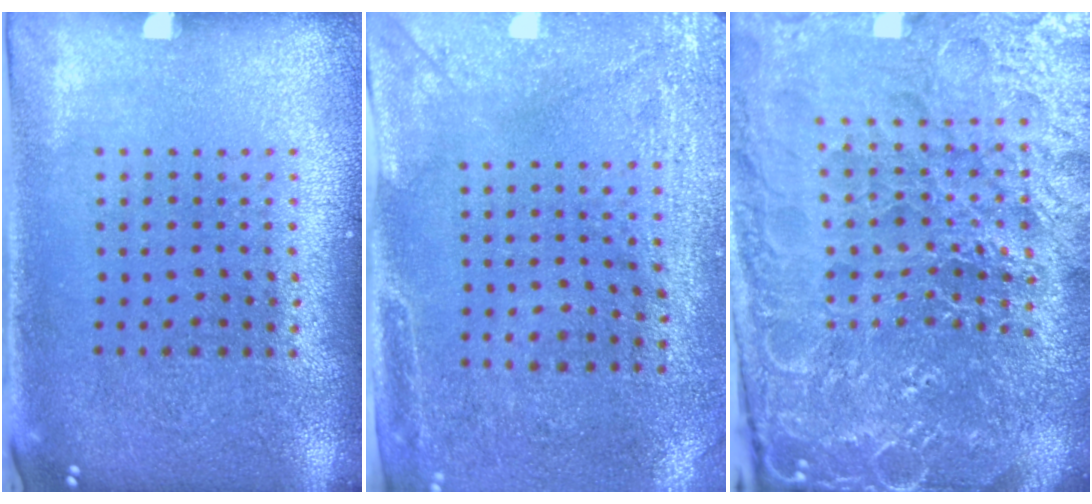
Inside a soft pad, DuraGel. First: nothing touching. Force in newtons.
{"total": 2.9, "press": 2.3, "slide": 1.8}
{"total": 5.5, "press": 5.1, "slide": 2.0}